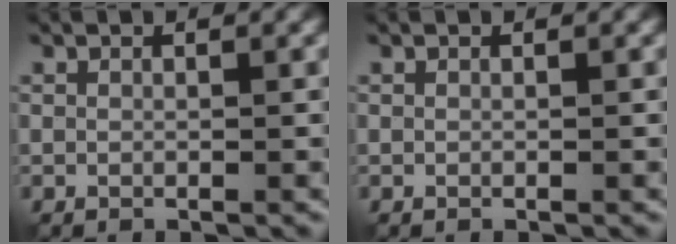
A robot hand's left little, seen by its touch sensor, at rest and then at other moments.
{"total": 0.0}